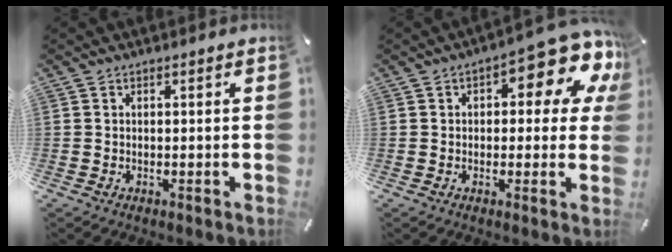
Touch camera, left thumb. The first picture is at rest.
{"total": 12.0, "force": [5.8, 4.9, 9.3], "torque": [-0.113, -0.048, 0.094]}